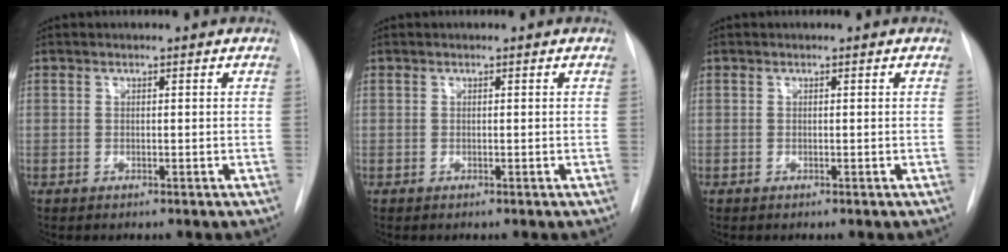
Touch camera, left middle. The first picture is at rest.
{"total": 0.0}
{"total": 0.0}